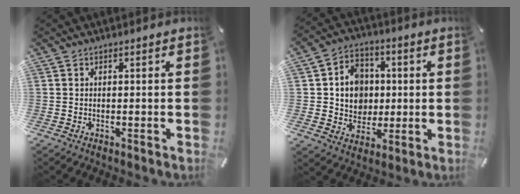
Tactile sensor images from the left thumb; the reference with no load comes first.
{"total": 9.7, "force": [0.8, 9.0, 3.4], "torque": [-0.064, 0.009, 0.023]}